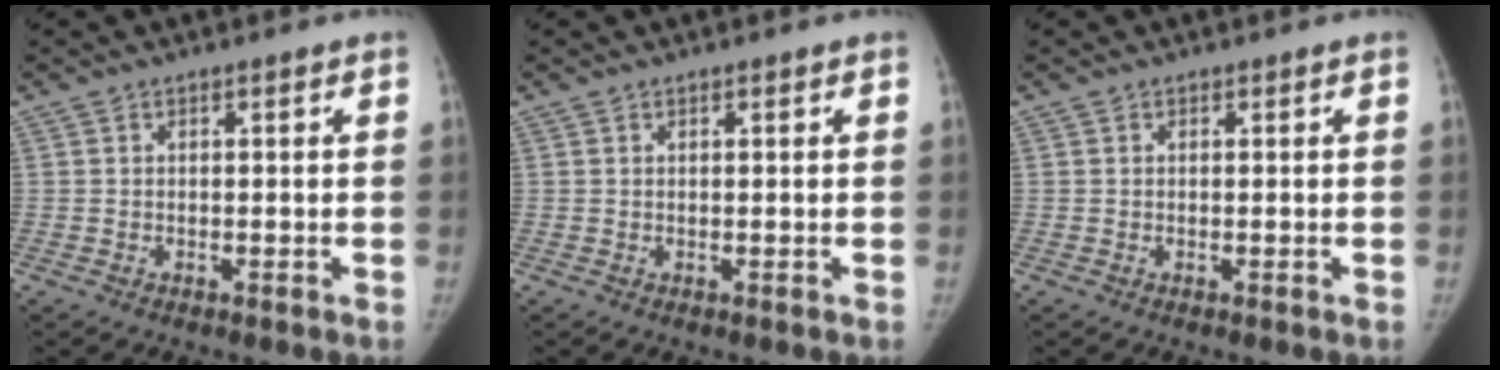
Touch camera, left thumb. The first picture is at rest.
{"total": 0.0}
{"total": 0.0}